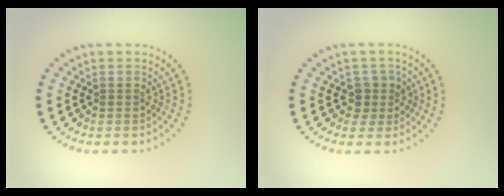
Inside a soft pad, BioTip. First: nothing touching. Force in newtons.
{"total": 1.9, "press": 1.5, "slide": 1.0}